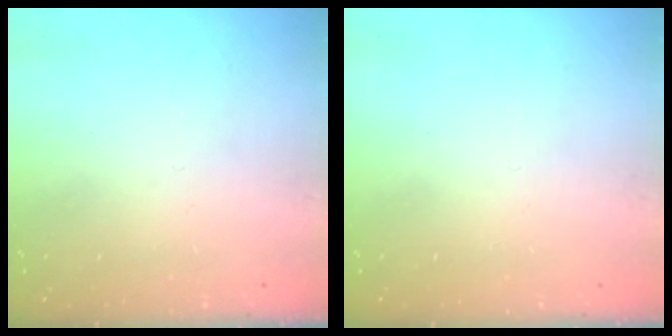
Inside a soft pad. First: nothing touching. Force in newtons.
{"total": 0.0}